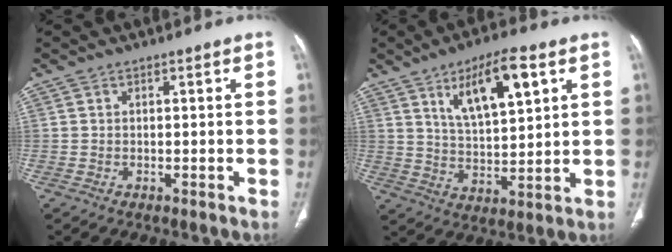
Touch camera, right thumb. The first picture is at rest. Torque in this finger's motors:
{"motor_torque": [0.11, 0.12, 0.38, 0.37, 0.10]}